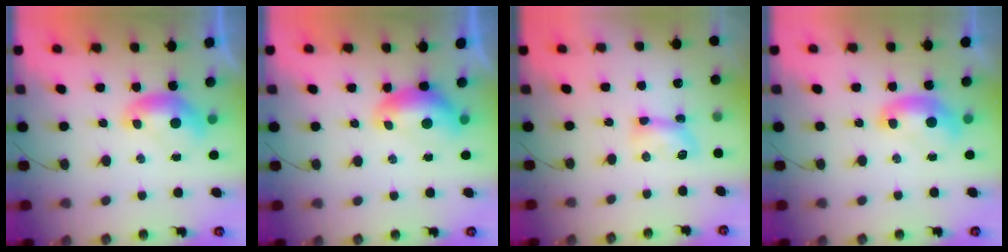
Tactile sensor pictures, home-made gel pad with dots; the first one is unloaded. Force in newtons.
{"total": 0.8, "press": 0.7, "slide": 0.4}
{"total": 5.2, "press": 5.1, "slide": 0.6}
{"total": 1.5, "press": 1.5, "slide": 0.2}